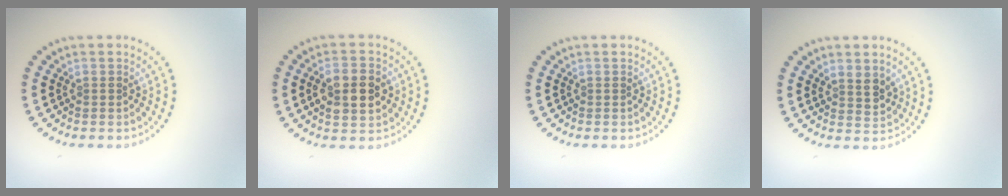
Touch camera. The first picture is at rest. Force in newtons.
{"total": 3.9, "press": 3.9, "slide": 0.1}
{"total": 0.0}
{"total": 2.0, "press": 1.7, "slide": 1.0}